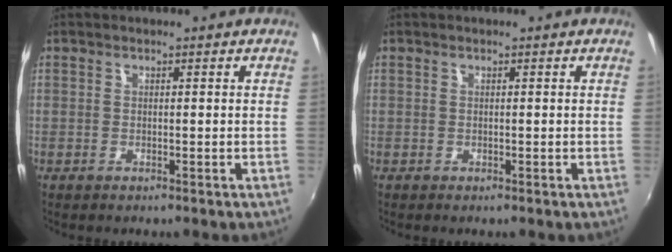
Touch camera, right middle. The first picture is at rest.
{"total": 0.0}